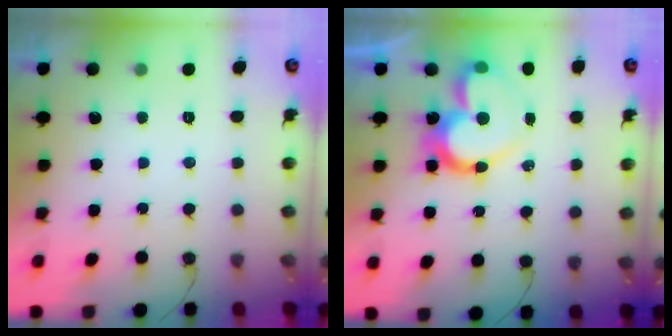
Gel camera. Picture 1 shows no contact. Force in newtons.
{"total": 14.3, "press": 14.2, "slide": 1.2}